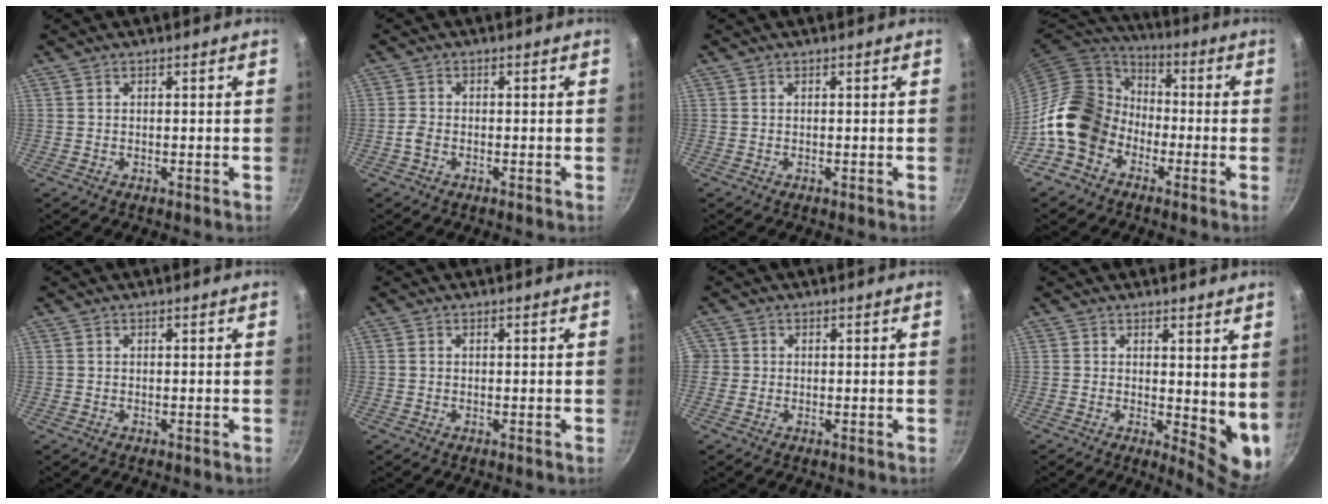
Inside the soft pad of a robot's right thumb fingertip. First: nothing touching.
{"total": 1.8, "force": [-0.8, 1.1, 1.1], "torque": [-0.029, 0.010, -0.020]}
{"total": 0.0}
{"total": 15.1, "force": [-5.2, 12.0, 7.6], "torque": [-0.097, 0.052, -0.115]}
{"total": 0.0}
{"total": 0.7, "force": [0.1, 0.6, 0.2], "torque": [-0.004, 0.003, 0.000]}
{"total": 1.8, "force": [-0.2, 1.8, 0.3], "torque": [0.005, 0.005, -0.007]}
{"total": 7.6, "force": [1.7, 3.3, 6.6], "torque": [-0.072, -0.020, 0.028]}